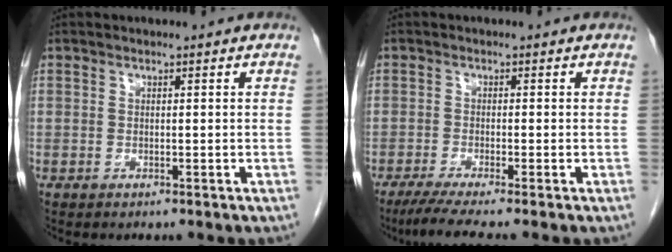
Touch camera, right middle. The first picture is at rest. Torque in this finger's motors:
{"motor_torque": [0.09, -0.07, 0.04, 0.01]}